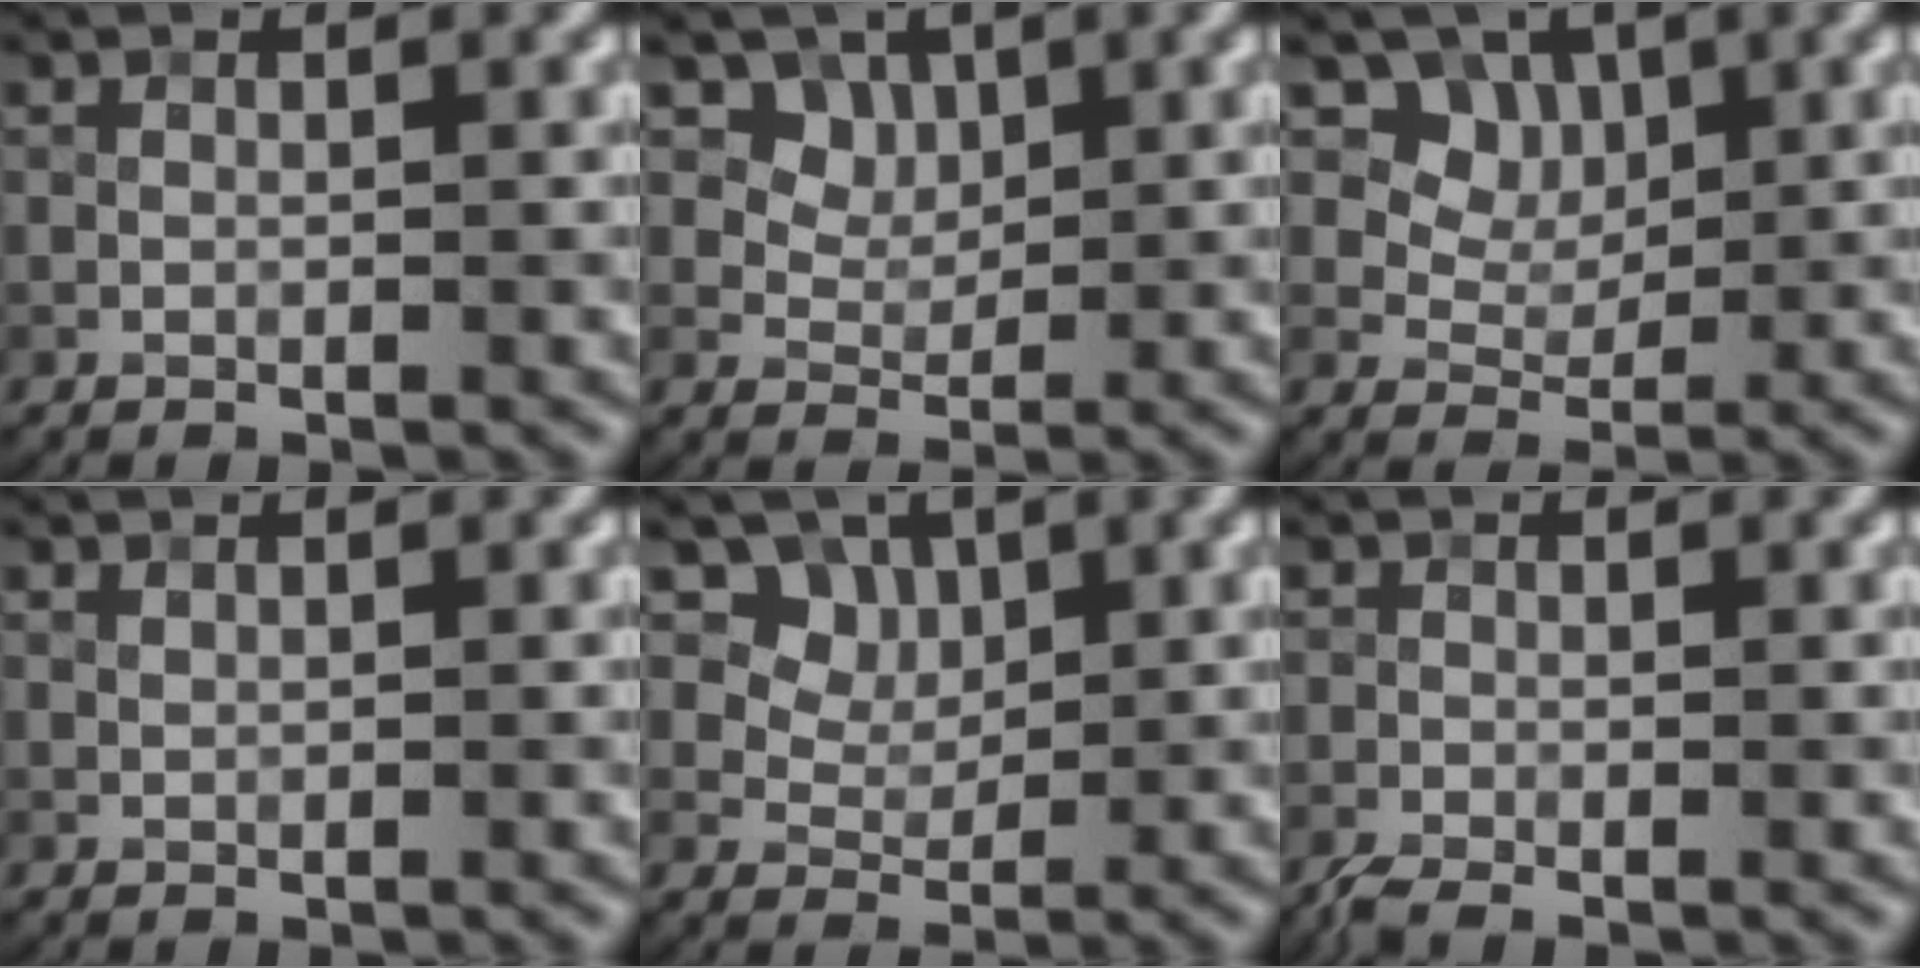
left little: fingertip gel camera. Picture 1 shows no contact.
{"total": 5.6, "force": [3.1, 4.0, 2.3], "torque": [-0.050, -0.009, 0.061]}
{"total": 7.7, "force": [3.8, 5.7, 3.3], "torque": [-0.058, -0.004, 0.068]}
{"total": 0.0}
{"total": 7.6, "force": [4.0, 5.6, 3.3], "torque": [-0.057, 0.000, 0.067]}
{"total": 1.9, "force": [-1.5, 0.4, 1.2], "torque": [-0.026, -0.007, -0.037]}